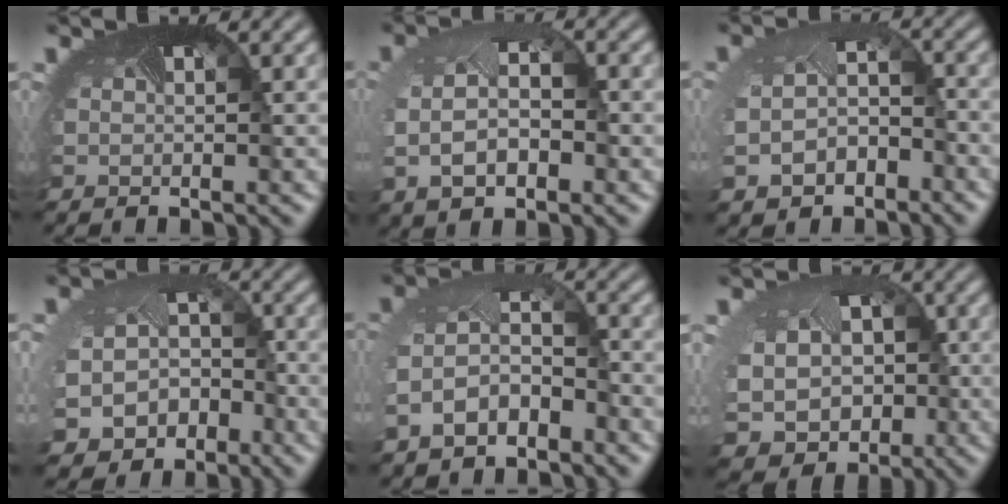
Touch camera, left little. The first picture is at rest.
{"total": 5.7, "force": [0.2, 3.1, 4.8], "torque": [-0.105, -0.001, 0.006]}
{"total": 4.5, "force": [-1.8, 3.1, 2.7], "torque": [-0.077, -0.024, -0.028]}
{"total": 7.7, "force": [-3.7, 6.1, 2.7], "torque": [-0.059, -0.038, -0.049]}
{"total": 4.4, "force": [-2.4, 2.6, 2.7], "torque": [-0.076, -0.006, -0.055]}
{"total": 9.6, "force": [-1.5, 8.1, 5.0], "torque": [-0.097, -0.041, -0.020]}